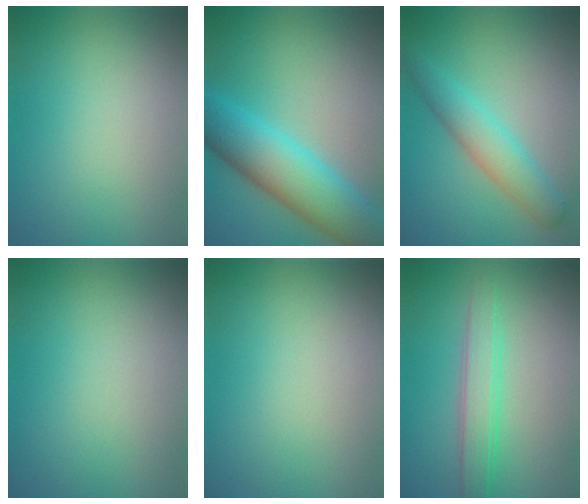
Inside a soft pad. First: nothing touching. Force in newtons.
{"total": 8.9, "press": 8.9, "slide": 0.1}
{"total": 3.9, "press": 3.9, "slide": 0.1}
{"total": 0.0}
{"total": 0.0}
{"total": 2.9, "press": 2.9, "slide": 0.0}